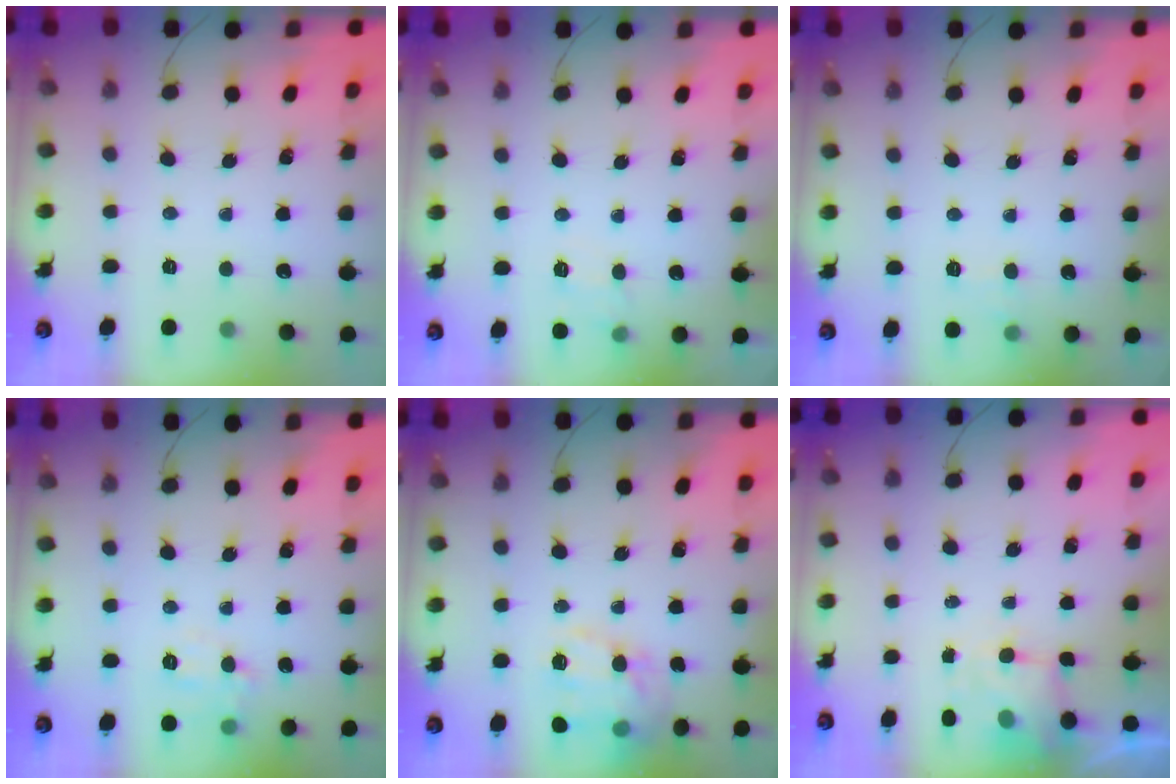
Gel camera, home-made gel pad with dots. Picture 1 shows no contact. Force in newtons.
{"total": 4.9, "press": 4.5, "slide": 1.7}
{"total": 4.6, "press": 4.4, "slide": 1.3}
{"total": 5.8, "press": 5.7, "slide": 1.1}
{"total": 13.0, "press": 13.0, "slide": 0.9}
{"total": 3.9, "press": 3.8, "slide": 0.9}